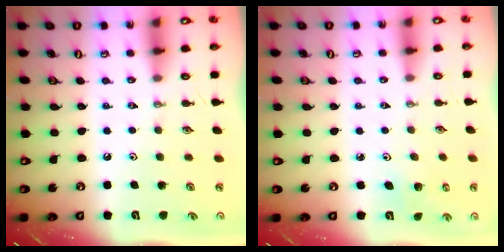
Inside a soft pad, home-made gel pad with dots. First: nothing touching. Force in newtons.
{"total": 3.3, "press": 3.3, "slide": 0.2}